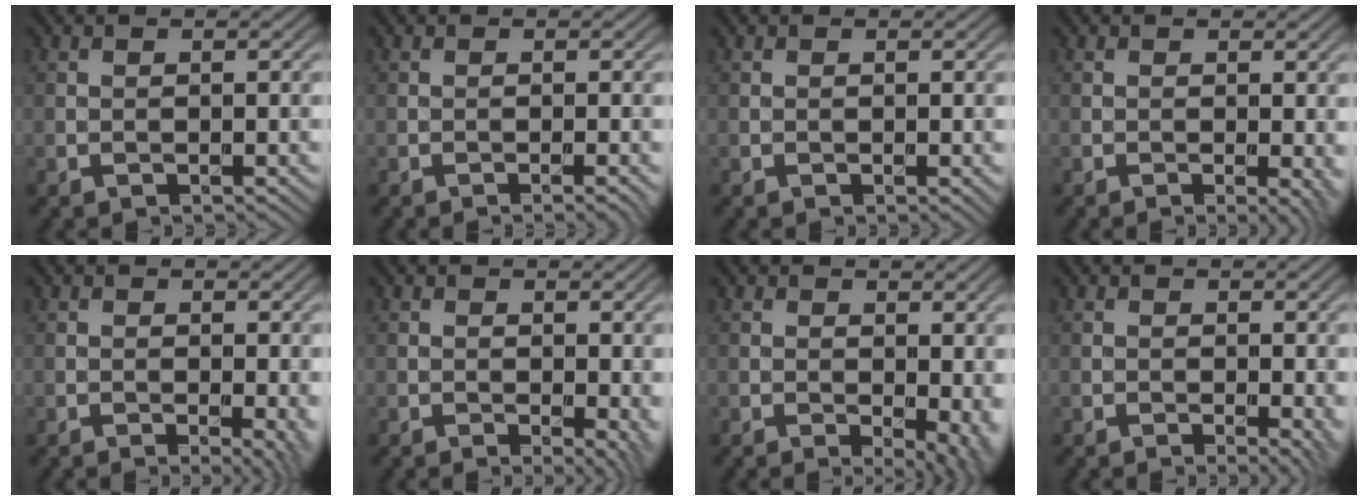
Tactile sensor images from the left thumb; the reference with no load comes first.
{"total": 1.4, "force": [-0.5, 0.2, 1.3], "torque": [-0.016, 0.000, -0.010]}
{"total": 0.5, "force": [0.0, 0.2, 0.5], "torque": [-0.005, -0.004, 0.000]}
{"total": 2.5, "force": [-0.3, 0.6, 2.4], "torque": [-0.036, -0.008, -0.006]}
{"total": 3.0, "force": [-0.2, 0.8, 2.9], "torque": [-0.035, -0.006, -0.005]}
{"total": 3.4, "force": [-0.3, 1.5, 3.0], "torque": [-0.036, -0.006, -0.003]}
{"total": 5.5, "force": [0.0, 2.5, 4.9], "torque": [-0.059, -0.008, 0.005]}
{"total": 2.5, "force": [-0.1, 0.8, 2.4], "torque": [-0.028, -0.005, -0.002]}